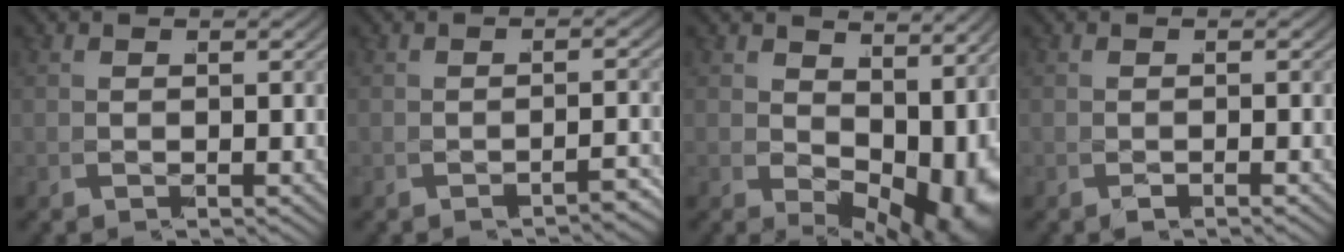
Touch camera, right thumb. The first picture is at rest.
{"total": 2.1, "force": [-1.8, -1.0, -0.4], "torque": [-0.014, -0.003, -0.028]}
{"total": 7.1, "force": [0.0, 3.7, 6.1], "torque": [-0.100, -0.018, 0.015]}
{"total": 0.7, "force": [0.0, -0.6, -0.4], "torque": [0.004, 0.009, -0.007]}